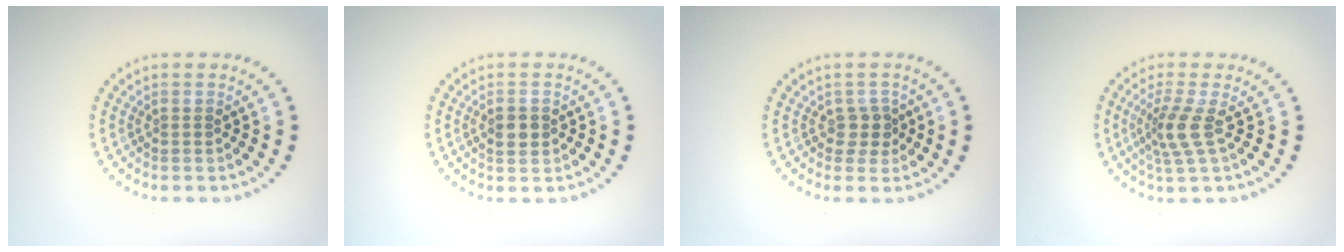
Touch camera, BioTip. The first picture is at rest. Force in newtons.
{"total": 1.8, "press": 1.8, "slide": 0.1}
{"total": 1.6, "press": 1.3, "slide": 0.9}
{"total": 2.8, "press": 2.0, "slide": 1.9}